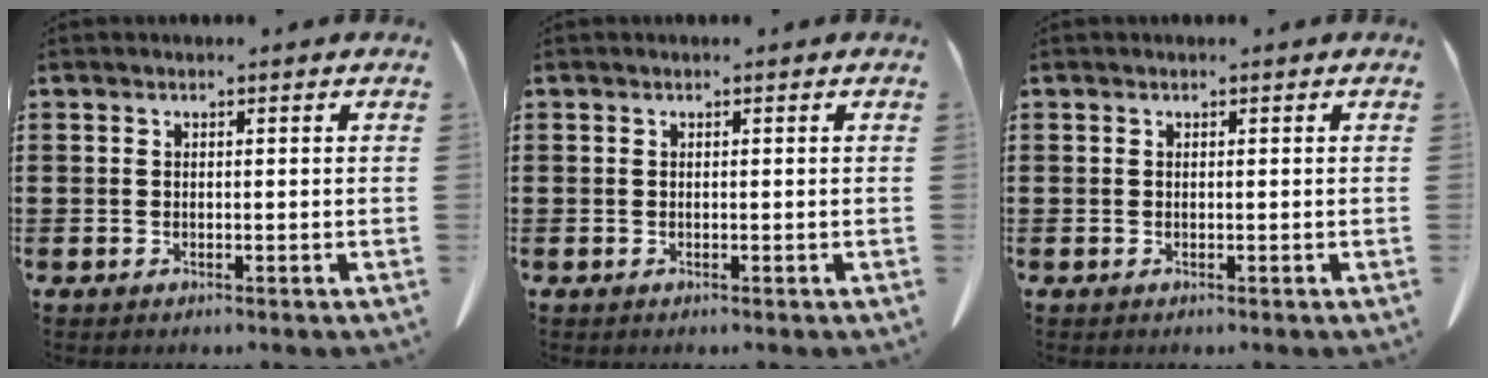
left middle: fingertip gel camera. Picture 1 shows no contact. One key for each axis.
{"total": 0.0}
{"total": 0.0}